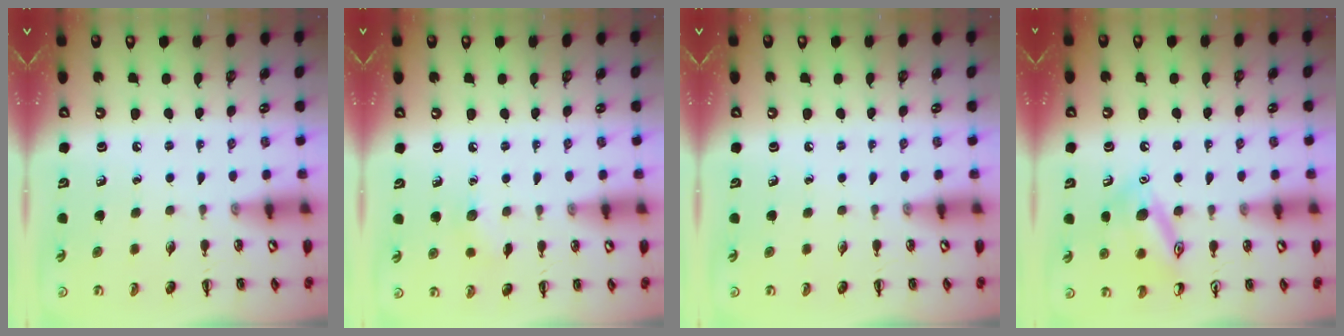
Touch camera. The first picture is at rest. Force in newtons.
{"total": 5.8, "press": 5.6, "slide": 1.6}
{"total": 0.0}
{"total": 14.0, "press": 13.9, "slide": 1.1}